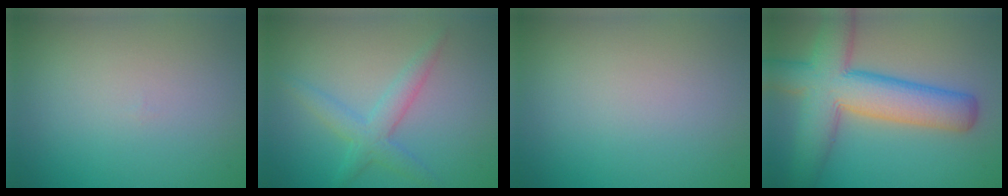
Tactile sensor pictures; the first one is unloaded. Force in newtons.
{"total": 2.9, "press": 2.9, "slide": 0.1}
{"total": 0.0}
{"total": 9.6, "press": 9.6, "slide": 0.4}